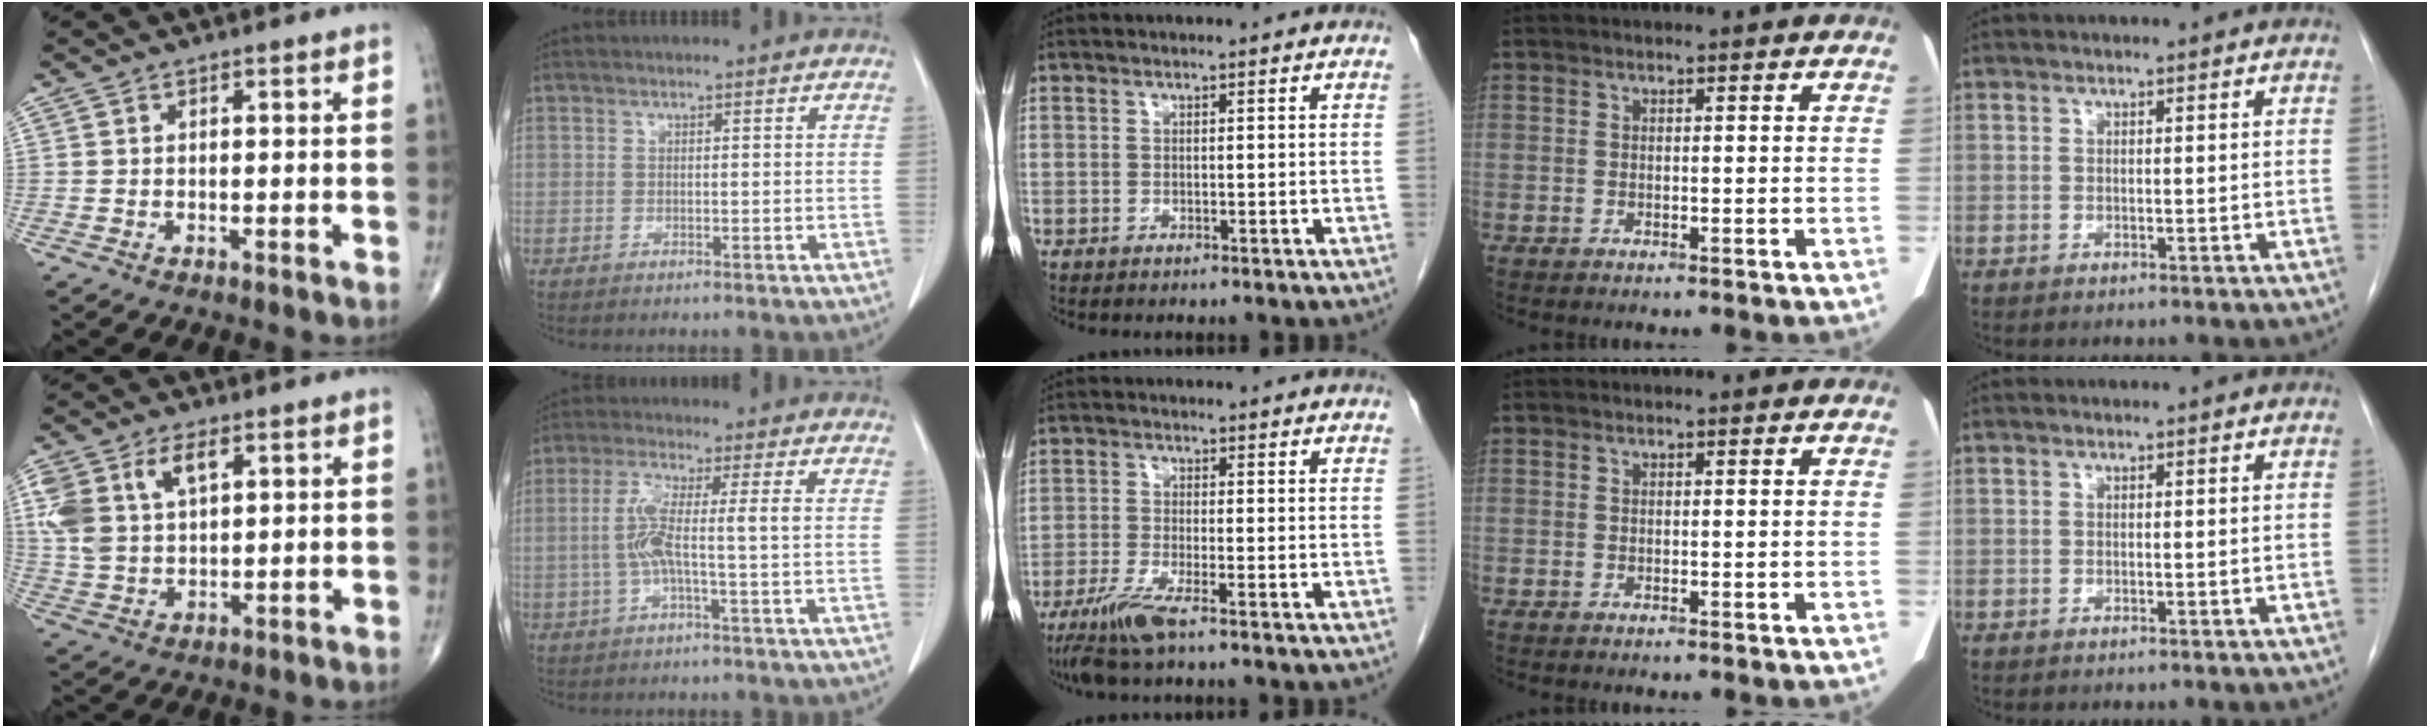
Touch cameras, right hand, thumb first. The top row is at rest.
{"thumb": {"total": 10.5, "force": [4.3, 5.9, 7.6], "torque": [-0.164, 0.003, 0.092]}, "index": {"total": 5.8, "force": [-0.4, 0.1, 5.8], "torque": [-0.123, 0.011, -0.009]}, "middle": {"total": 5.2, "force": [-3.5, 0.1, 3.9], "torque": [-0.085, -0.016, -0.071]}}